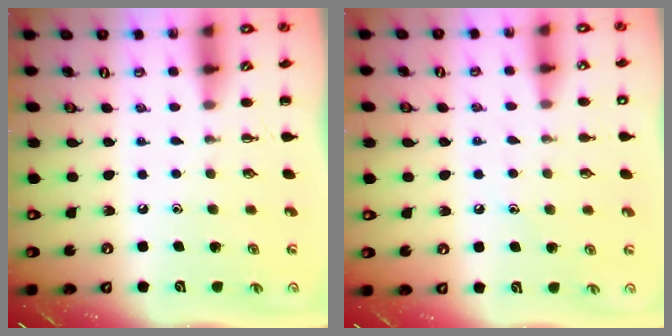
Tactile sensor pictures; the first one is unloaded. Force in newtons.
{"total": 7.1, "press": 6.8, "slide": 1.9}